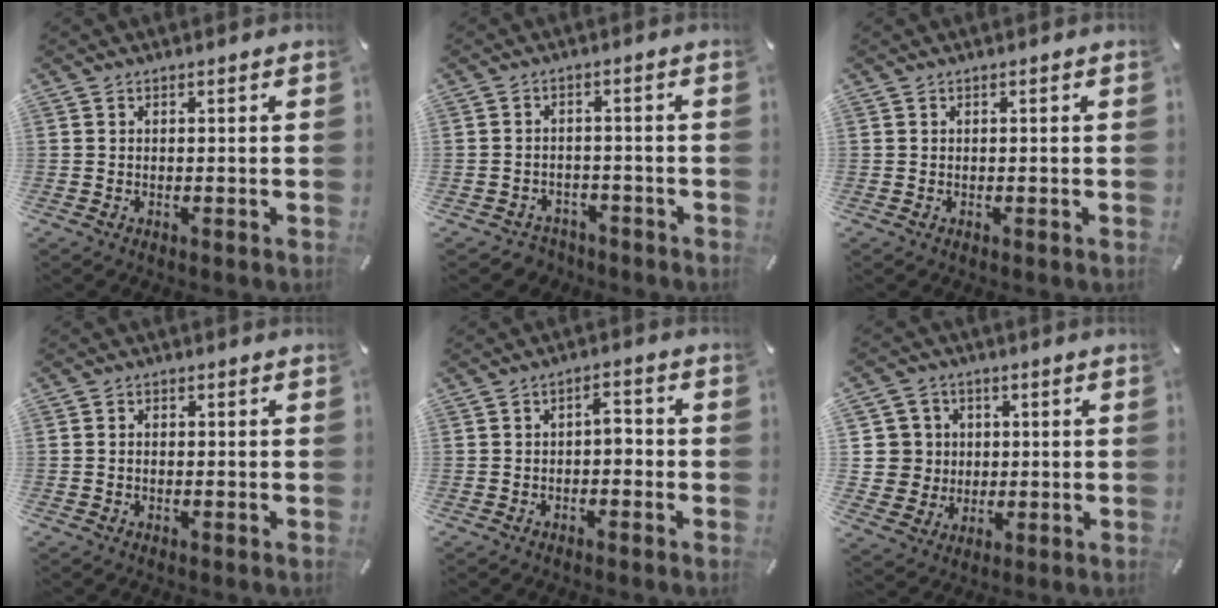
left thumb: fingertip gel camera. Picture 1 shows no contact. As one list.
[{"total": 3.2, "force": [-2.2, 2.2, 0.5], "torque": [-0.009, 0.010, -0.043]}, {"total": 0.0}, {"total": 1.0, "force": [-0.3, 0.7, 0.7], "torque": [-0.013, 0.003, -0.007]}, {"total": 3.2, "force": [-1.1, 2.0, 2.3], "torque": [-0.046, 0.014, -0.024]}, {"total": 8.7, "force": [1.7, 8.5, 0.6], "torque": [-0.019, -0.008, 0.036]}]